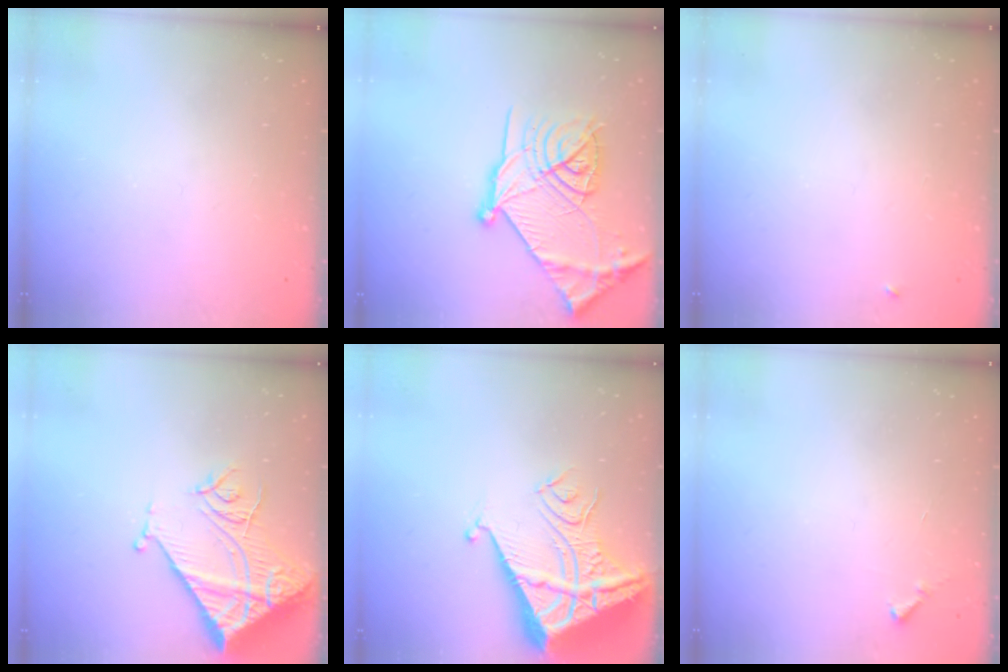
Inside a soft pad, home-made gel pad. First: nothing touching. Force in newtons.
{"total": 23.6, "press": 23.5, "slide": 2.1}
{"total": 3.5, "press": 3.4, "slide": 0.5}
{"total": 15.5, "press": 15.3, "slide": 1.9}
{"total": 11.5, "press": 11.5, "slide": 1.2}
{"total": 4.4, "press": 4.4, "slide": 0.3}